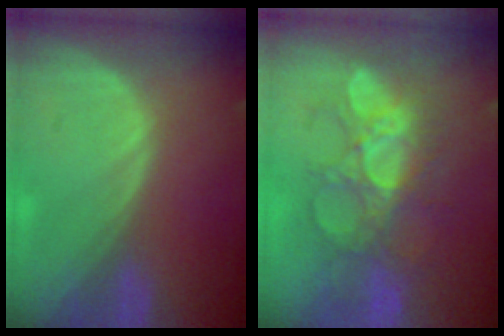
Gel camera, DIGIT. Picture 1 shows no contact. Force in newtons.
{"total": 8.7, "press": 8.5, "slide": 1.6}